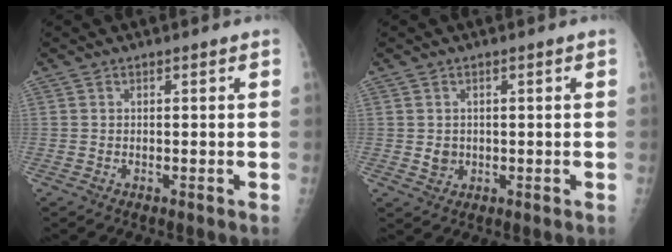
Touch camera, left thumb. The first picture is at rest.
{"total": 2.2, "force": [0.0, 2.0, 1.0], "torque": [-0.006, 0.000, 0.007]}